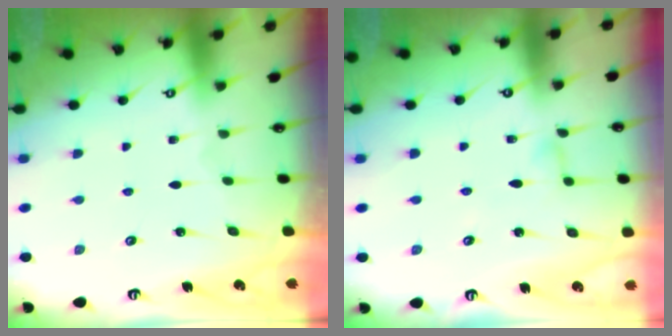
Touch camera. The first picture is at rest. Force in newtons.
{"total": 3.0, "press": 3.0, "slide": 0.3}